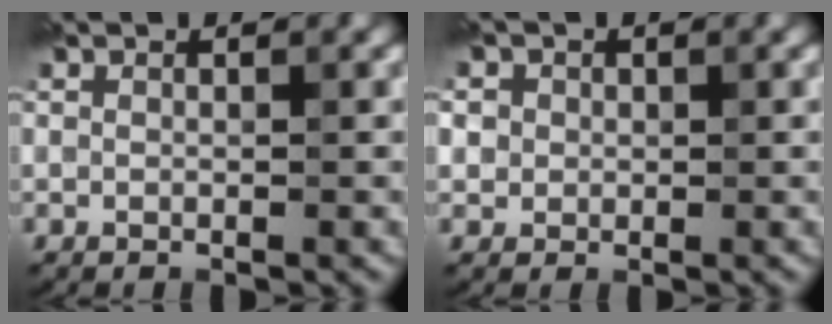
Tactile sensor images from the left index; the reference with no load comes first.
{"total": 2.3, "force": [0.9, 2.1, 0.3], "torque": [0.003, 0.014, -0.006]}